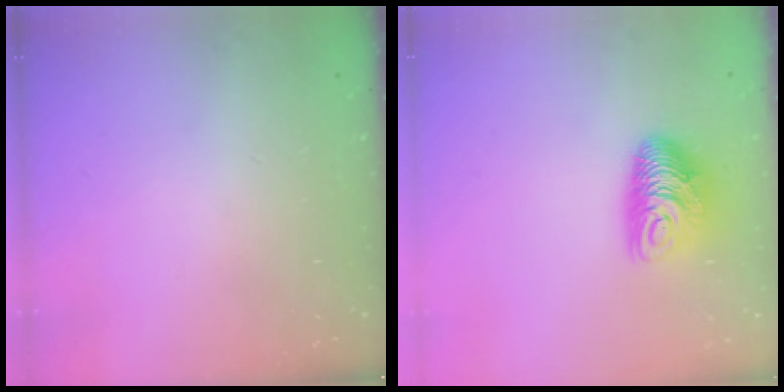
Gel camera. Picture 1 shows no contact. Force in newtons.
{"total": 10.3, "press": 10.3, "slide": 0.4}